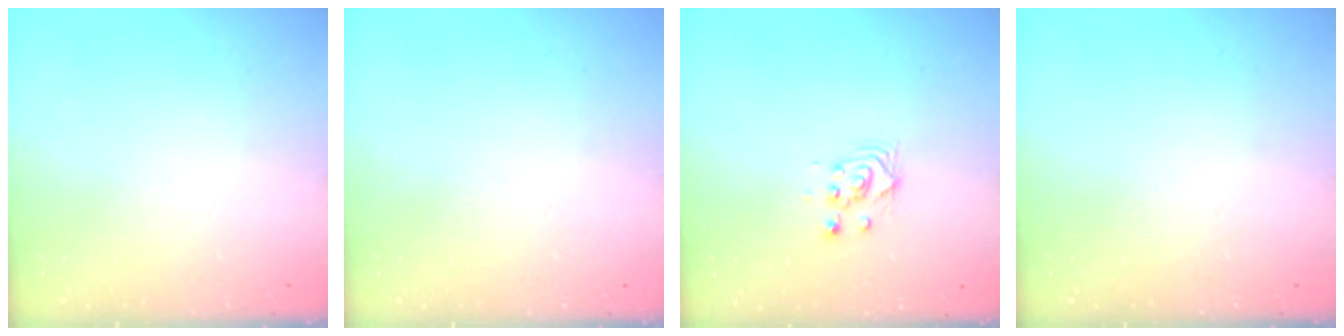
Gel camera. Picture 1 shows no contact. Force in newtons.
{"total": 0.0}
{"total": 3.0, "press": 3.0, "slide": 0.1}
{"total": 0.0}